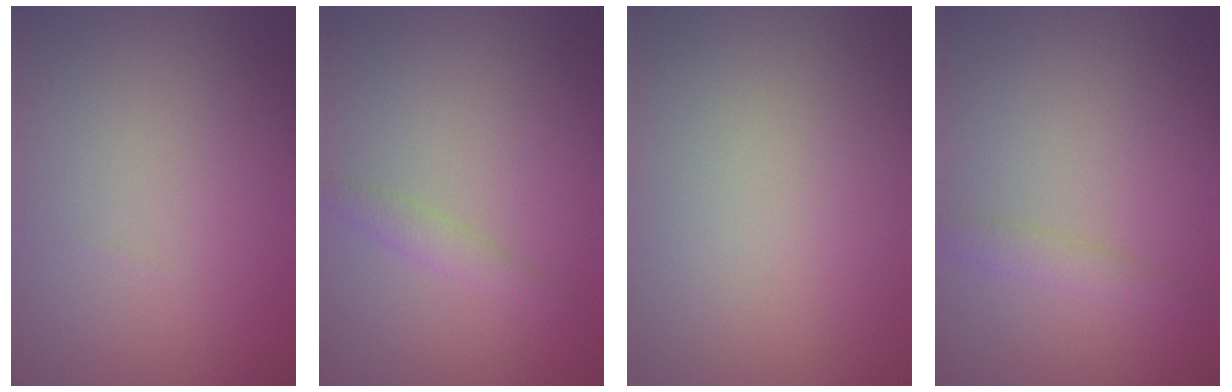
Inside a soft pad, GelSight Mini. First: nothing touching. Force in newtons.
{"total": 1.6, "press": 1.6, "slide": 0.0}
{"total": 0.0}
{"total": 1.8, "press": 1.8, "slide": 0.1}